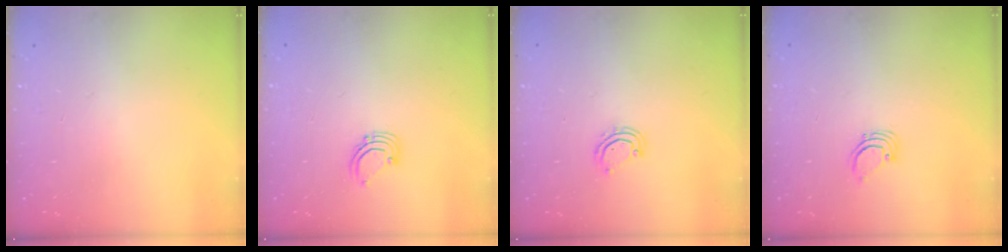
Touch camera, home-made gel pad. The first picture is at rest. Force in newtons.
{"total": 2.9, "press": 2.9, "slide": 0.2}
{"total": 5.0, "press": 5.0, "slide": 0.3}
{"total": 2.2, "press": 2.2, "slide": 0.2}